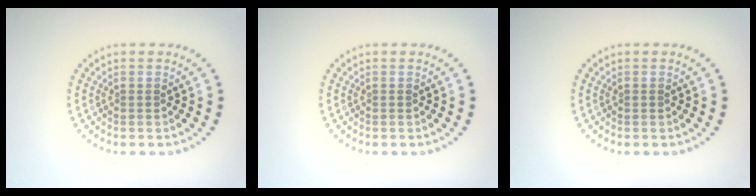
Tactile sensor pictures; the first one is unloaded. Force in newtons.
{"total": 0.0}
{"total": 0.0}